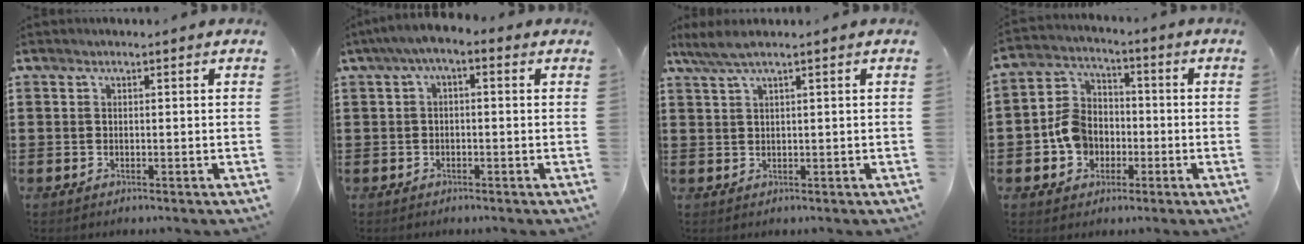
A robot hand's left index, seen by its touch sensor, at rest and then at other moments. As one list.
[{"total": 2.4, "force": [-1.6, 0.6, 1.7], "torque": [-0.030, 0.004, -0.035]}, {"total": 2.7, "force": [1.4, 0.1, 2.3], "torque": [-0.054, -0.004, 0.024]}, {"total": 7.4, "force": [-2.0, 6.2, 3.4], "torque": [-0.093, 0.021, -0.038]}]